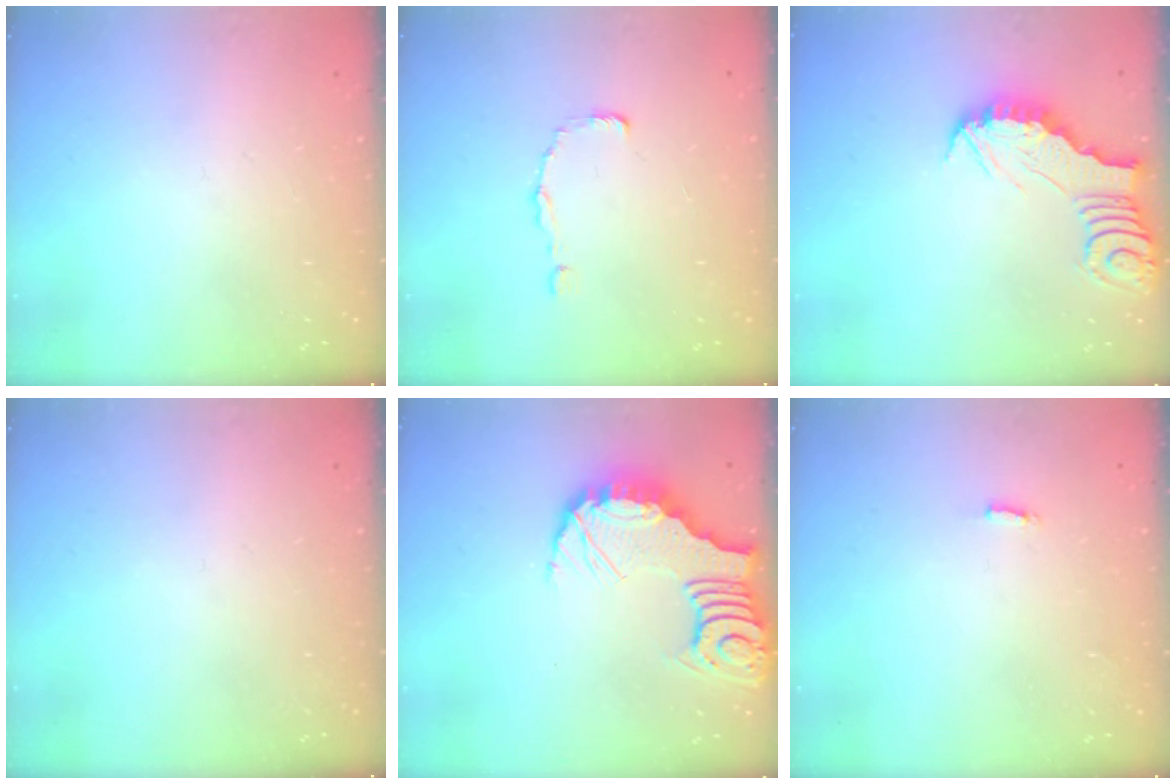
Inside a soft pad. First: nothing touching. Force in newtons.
{"total": 0.0}
{"total": 2.9, "press": 2.9, "slide": 0.3}
{"total": 0.0}
{"total": 11.0, "press": 11.0, "slide": 1.3}
{"total": 4.0, "press": 4.0, "slide": 0.3}